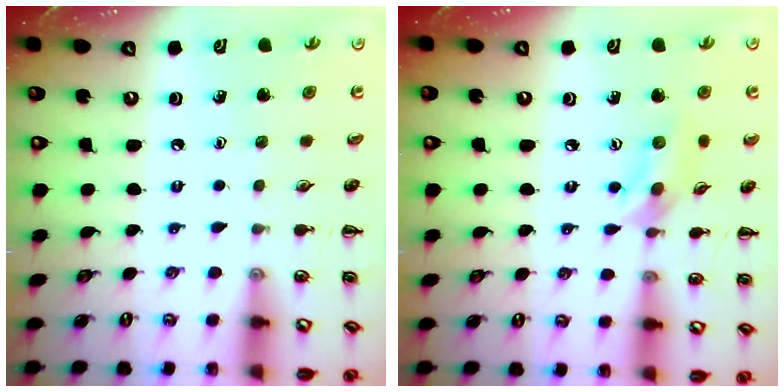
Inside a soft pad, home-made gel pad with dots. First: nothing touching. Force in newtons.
{"total": 6.2, "press": 6.2, "slide": 0.7}